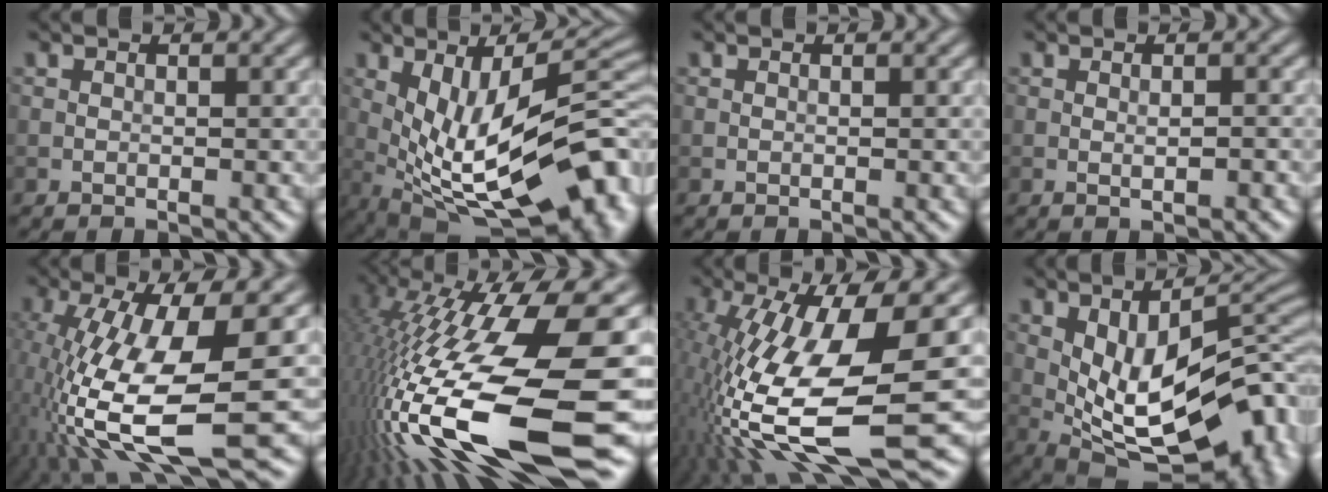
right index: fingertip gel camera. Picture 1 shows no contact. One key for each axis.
{"total": 15.7, "fx": -1.0, "fy": 6.0, "fz": 14.5, "tx": -0.199, "ty": 0.000, "tz": 0.011}
{"total": 0.0}
{"total": 0.9, "fx": -0.1, "fy": 0.1, "fz": 0.9, "tx": -0.017, "ty": 0.000, "tz": -0.001}
{"total": 13.3, "fx": -3.3, "fy": 3.9, "fz": 12.2, "tx": -0.246, "ty": -0.014, "tz": -0.053}
{"total": 18.4, "fx": -3.8, "fy": 4.2, "fz": 17.5, "tx": -0.346, "ty": -0.001, "tz": -0.065}
{"total": 14.5, "fx": -2.6, "fy": 4.3, "fz": 13.6, "tx": -0.273, "ty": -0.001, "tz": -0.038}
{"total": 14.8, "fx": -1.1, "fy": 7.1, "fz": 12.9, "tx": -0.184, "ty": -0.014, "tz": -0.009}